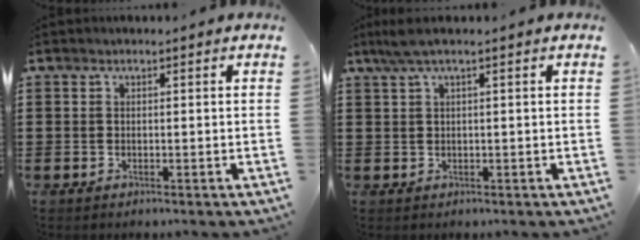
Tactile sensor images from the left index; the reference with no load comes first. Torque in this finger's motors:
{"motor_torque": [0.51, -0.57, 0.29, 0.09]}